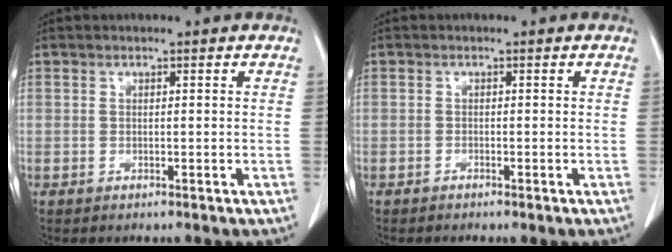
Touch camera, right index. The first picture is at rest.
{"total": 0.0}